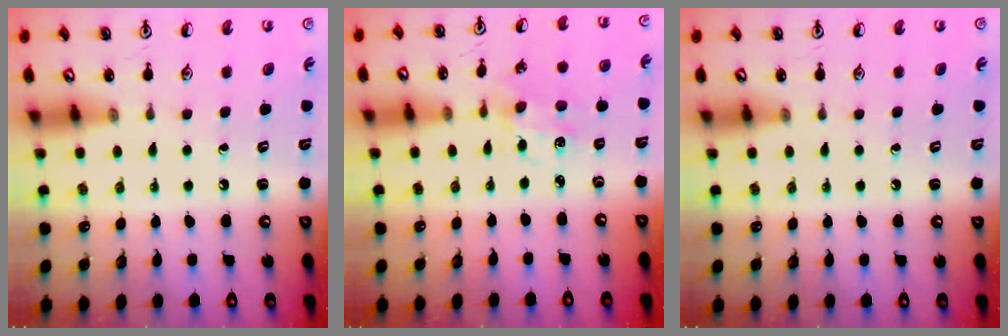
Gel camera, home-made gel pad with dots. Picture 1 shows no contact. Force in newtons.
{"total": 2.0, "press": 2.0, "slide": 0.2}
{"total": 0.0}